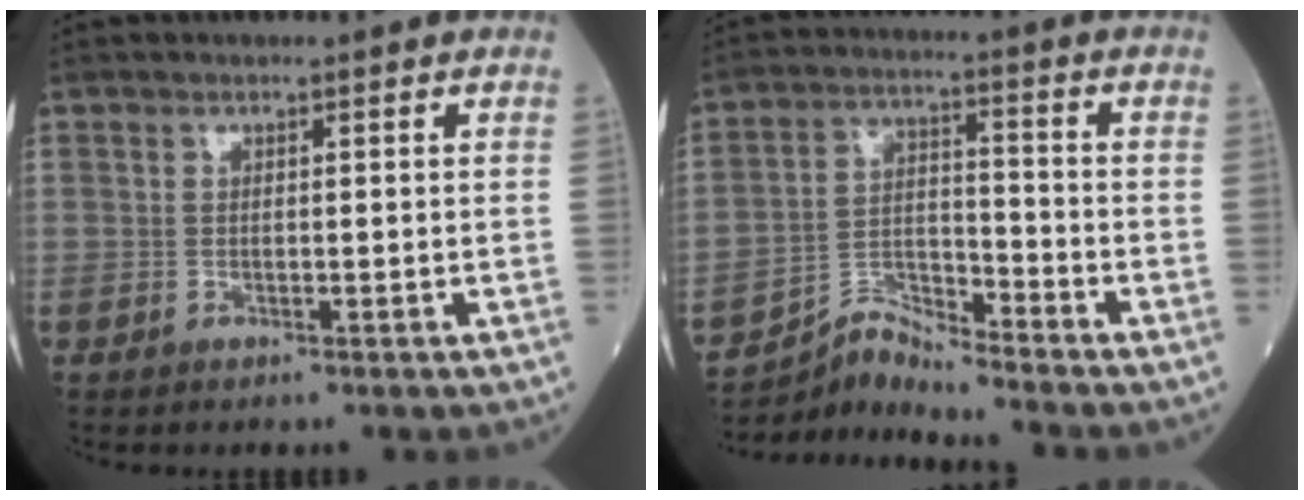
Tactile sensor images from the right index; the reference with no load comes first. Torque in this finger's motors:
{"motor_torque": [-0.31, -0.24, 0.03, 0.00]}